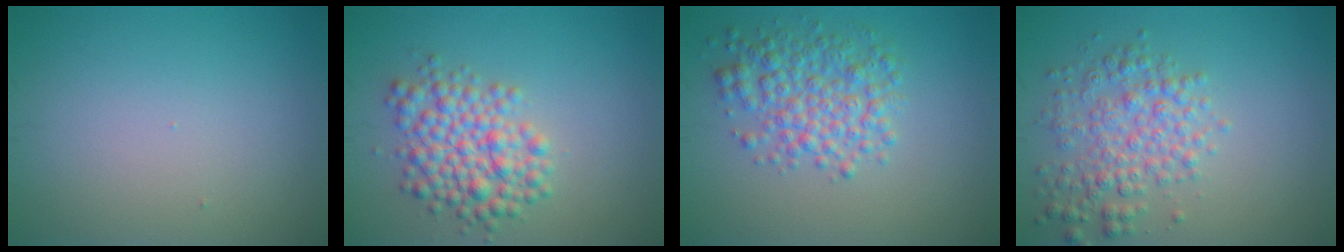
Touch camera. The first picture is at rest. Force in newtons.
{"total": 5.0, "press": 5.0, "slide": 0.1}
{"total": 4.5, "press": 4.5, "slide": 0.1}
{"total": 4.1, "press": 4.1, "slide": 0.1}